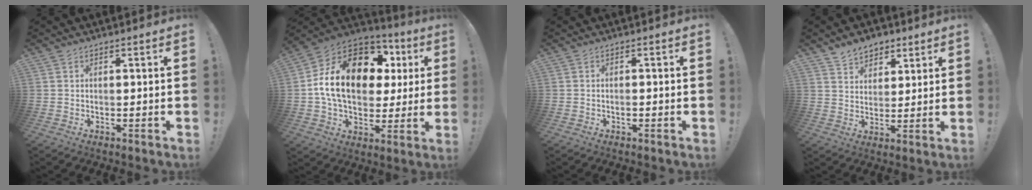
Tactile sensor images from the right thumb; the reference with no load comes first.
{"total": 20.2, "force": [4.7, 13.6, 14.2], "torque": [-0.220, -0.007, 0.098]}
{"total": 0.8, "force": [-0.5, 0.4, 0.5], "torque": [-0.008, 0.002, -0.009]}
{"total": 7.5, "force": [5.3, 5.1, 1.3], "torque": [-0.014, -0.036, 0.103]}